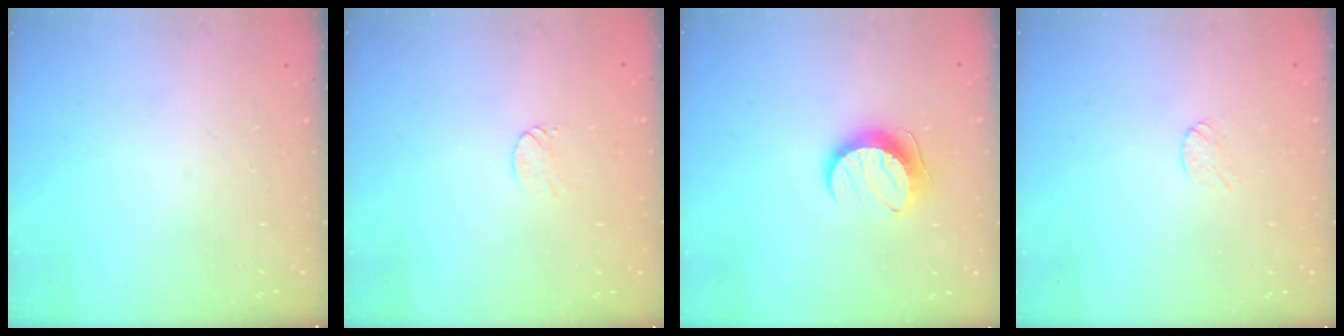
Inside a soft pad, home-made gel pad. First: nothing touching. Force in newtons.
{"total": 5.4, "press": 5.3, "slide": 0.5}
{"total": 9.4, "press": 9.4, "slide": 0.1}
{"total": 4.5, "press": 4.4, "slide": 0.5}